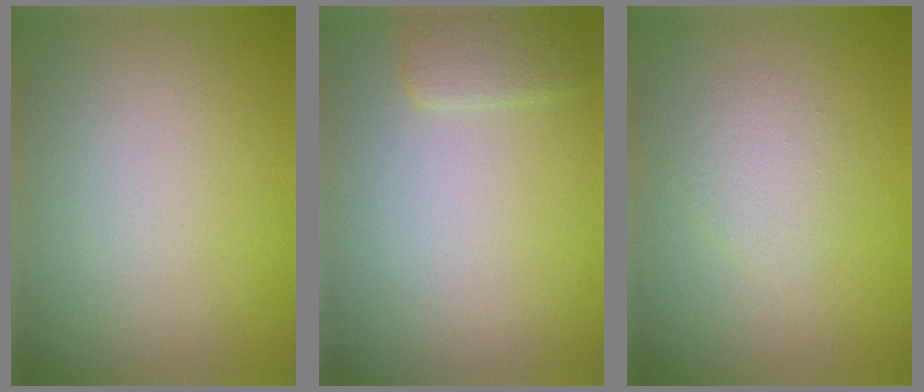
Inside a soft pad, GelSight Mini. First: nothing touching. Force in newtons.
{"total": 1.6, "press": 1.6, "slide": 0.1}
{"total": 1.7, "press": 1.7, "slide": 0.0}